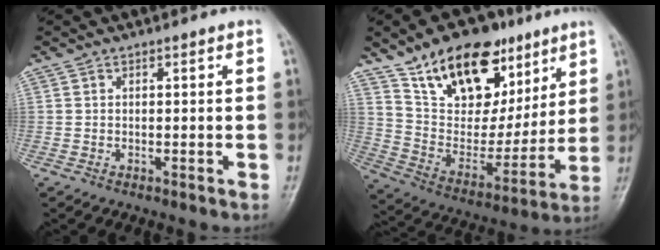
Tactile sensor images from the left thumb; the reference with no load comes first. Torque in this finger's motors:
{"motor_torque": [0.50, 0.84, 1.16, -1.60, 0.18]}